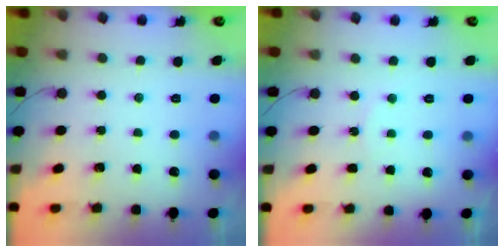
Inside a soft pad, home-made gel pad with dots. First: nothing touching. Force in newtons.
{"total": 5.1, "press": 5.1, "slide": 0.5}